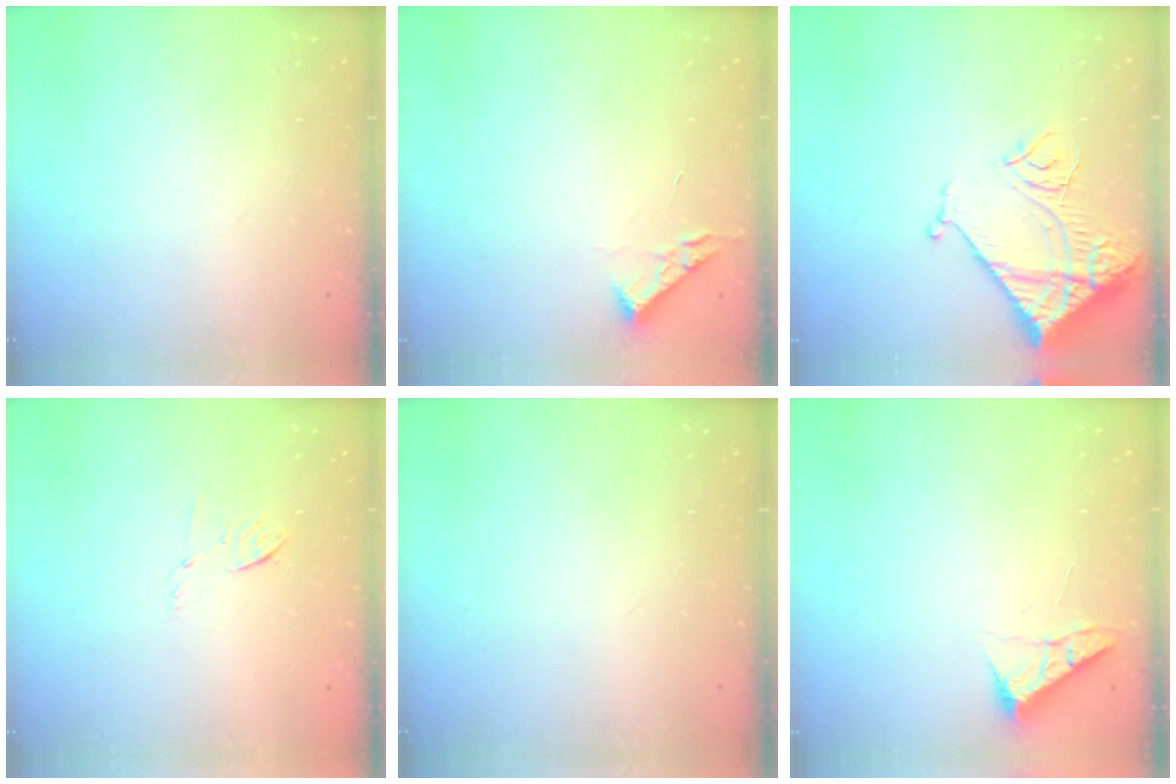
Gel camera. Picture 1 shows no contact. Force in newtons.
{"total": 3.1, "press": 3.0, "slide": 0.4}
{"total": 14.9, "press": 14.8, "slide": 1.6}
{"total": 5.7, "press": 5.5, "slide": 1.5}
{"total": 0.0}
{"total": 4.0, "press": 4.0, "slide": 0.5}